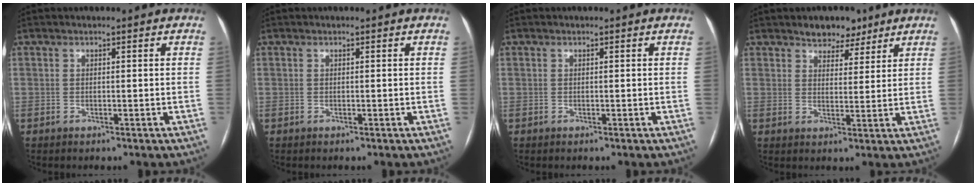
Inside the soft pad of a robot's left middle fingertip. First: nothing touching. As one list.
[{"total": 0.0}, {"total": 0.0}, {"total": 5.2, "force": [4.0, 2.9, 1.7], "torque": [-0.017, 0.002, 0.063]}]